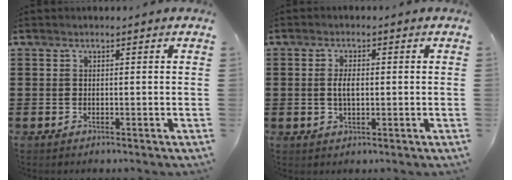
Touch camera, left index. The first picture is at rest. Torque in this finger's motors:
{"motor_torque": [1.10, 1.04, 0.27, 0.08]}